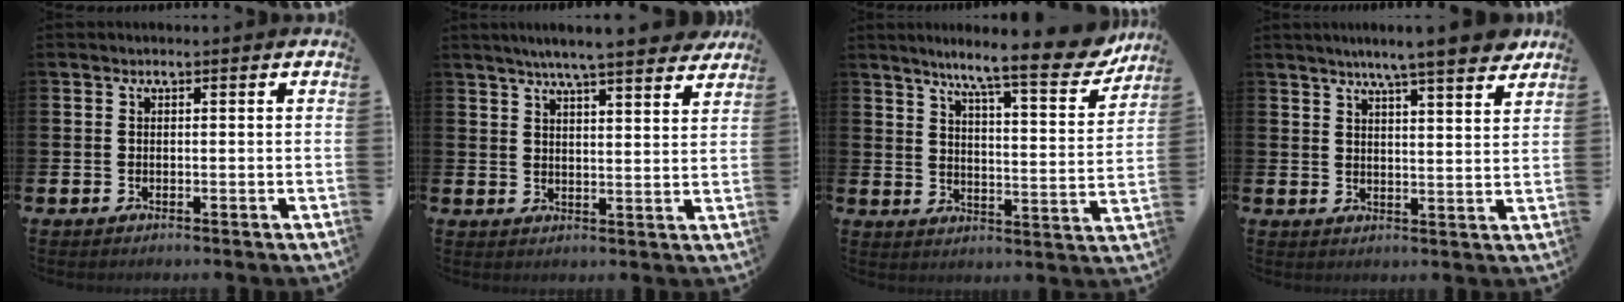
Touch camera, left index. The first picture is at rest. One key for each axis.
{"total": 5.7, "fx": 5.4, "fy": 0.0, "fz": 2.1, "tx": -0.042, "ty": -0.023, "tz": 0.092}
{"total": 10.1, "fx": 8.4, "fy": 1.0, "fz": 5.6, "tx": -0.101, "ty": -0.060, "tz": 0.134}
{"total": 7.1, "fx": 6.3, "fy": -0.2, "fz": 3.2, "tx": -0.061, "ty": -0.033, "tz": 0.105}